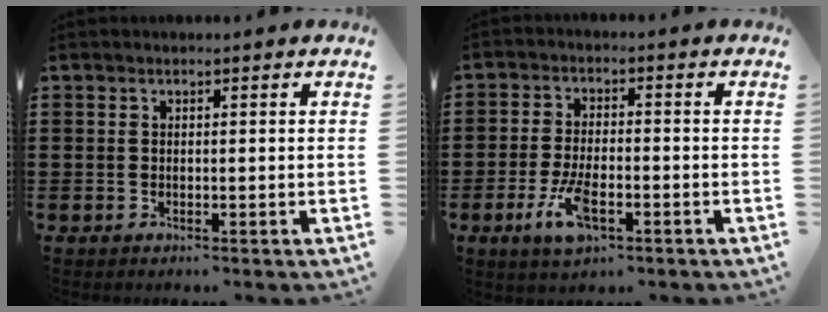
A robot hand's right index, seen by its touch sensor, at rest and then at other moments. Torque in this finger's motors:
{"motor_torque": [2.14, 0.00, 0.19, 0.14]}